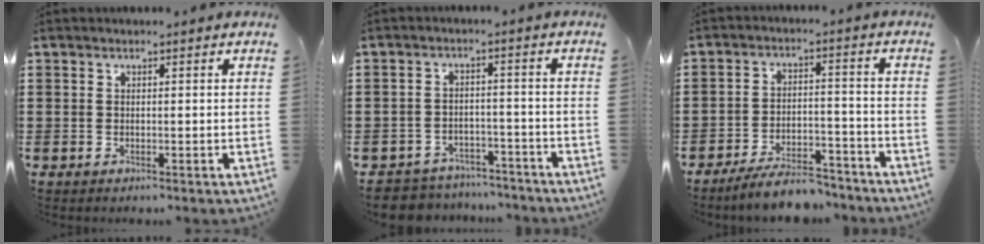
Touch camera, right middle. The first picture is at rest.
{"total": 4.6, "force": [-4.5, 0.6, -0.2], "torque": [-0.008, 0.005, -0.096]}
{"total": 7.0, "force": [-6.4, 1.0, 2.6], "torque": [-0.039, 0.007, -0.118]}